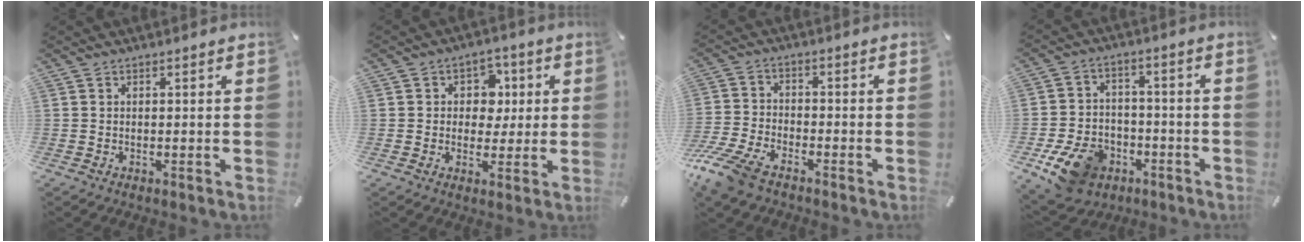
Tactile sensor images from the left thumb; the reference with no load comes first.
{"total": 7.2, "force": [0.9, 6.6, 2.9], "torque": [-0.035, 0.003, 0.012]}
{"total": 9.1, "force": [-6.9, 3.7, 4.8], "torque": [-0.113, 0.022, -0.135]}
{"total": 12.7, "force": [-6.5, 9.1, 6.1], "torque": [-0.117, 0.045, -0.111]}